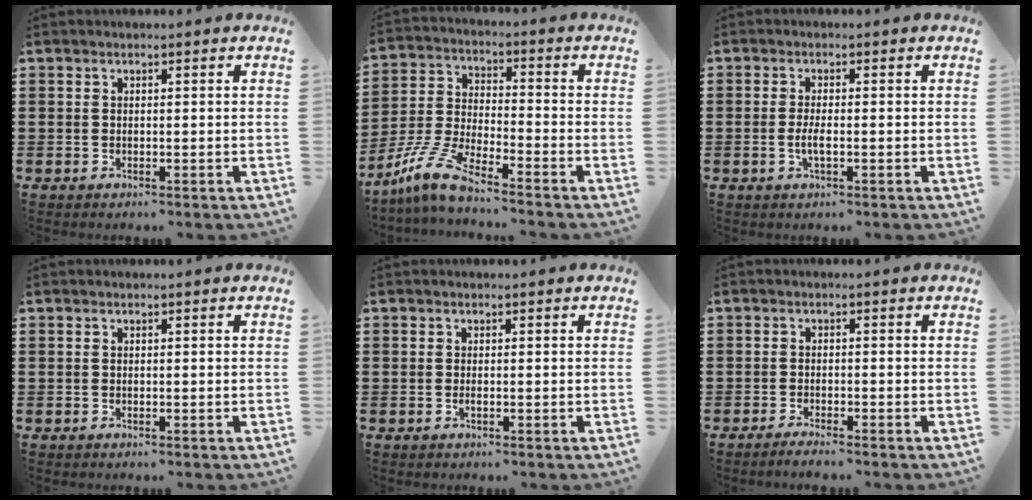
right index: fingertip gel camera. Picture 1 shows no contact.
{"total": 8.0, "force": [-6.9, 0.4, 4.1], "torque": [-0.112, -0.010, -0.142]}
{"total": 2.6, "force": [-0.7, 0.5, 2.4], "torque": [-0.050, -0.003, -0.014]}
{"total": 0.0}
{"total": 0.6, "force": [-0.2, 0.1, 0.5], "torque": [-0.009, -0.004, -0.003]}
{"total": 1.4, "force": [-1.4, -0.1, 0.4], "torque": [-0.007, 0.000, -0.026]}